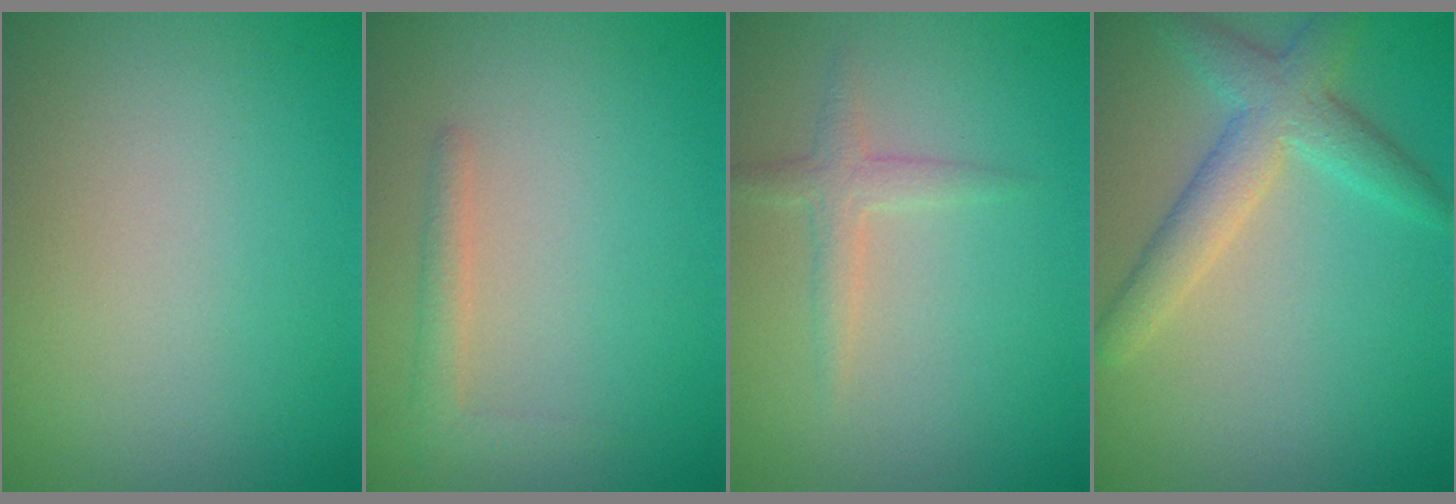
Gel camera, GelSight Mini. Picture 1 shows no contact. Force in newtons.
{"total": 1.6, "press": 1.6, "slide": 0.1}
{"total": 1.7, "press": 1.7, "slide": 0.1}
{"total": 4.1, "press": 4.1, "slide": 0.1}